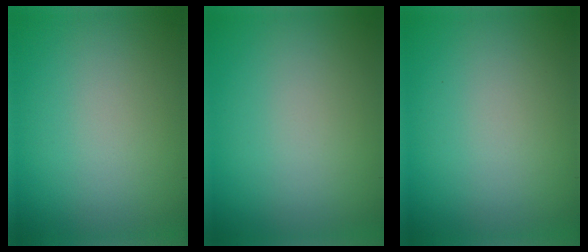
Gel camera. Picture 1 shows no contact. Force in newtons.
{"total": 0.0}
{"total": 0.0}